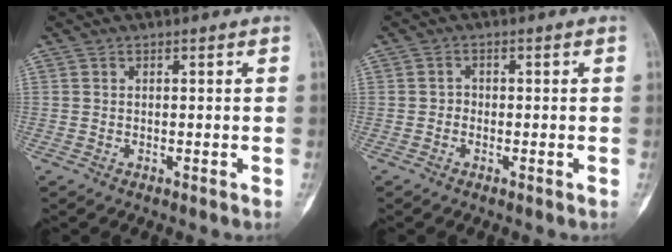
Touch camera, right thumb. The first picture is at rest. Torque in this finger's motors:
{"motor_torque": [-0.09, -0.10, 0.15, -0.13, -0.06]}